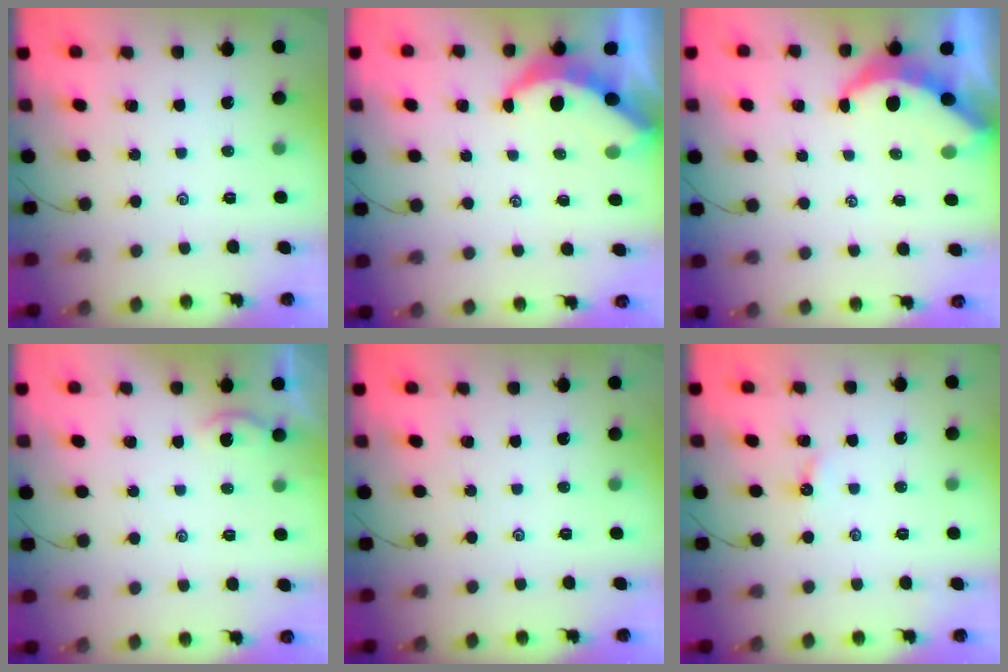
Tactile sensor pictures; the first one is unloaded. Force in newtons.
{"total": 5.5, "press": 5.5, "slide": 0.0}
{"total": 5.5, "press": 5.5, "slide": 0.0}
{"total": 1.2, "press": 1.2, "slide": 0.2}
{"total": 0.0}
{"total": 2.4, "press": 2.4, "slide": 0.3}